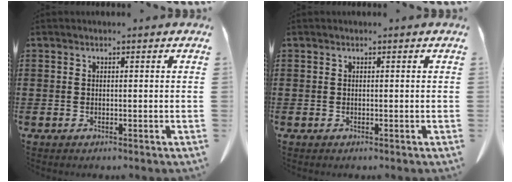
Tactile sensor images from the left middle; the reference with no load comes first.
{"total": 0.0}